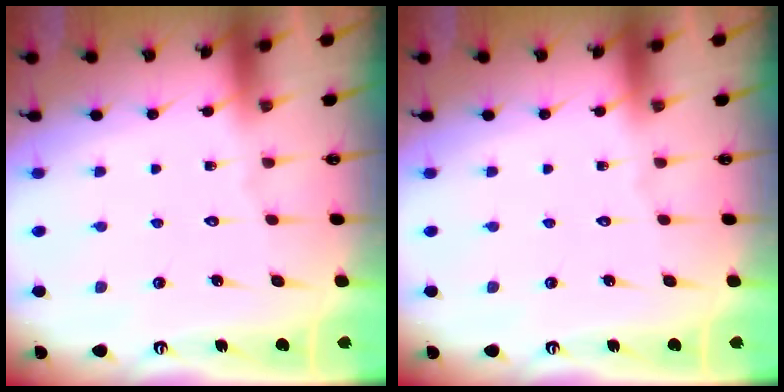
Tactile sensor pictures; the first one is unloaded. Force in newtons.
{"total": 0.0}